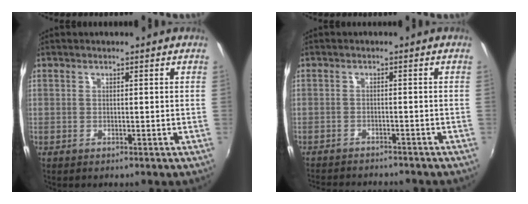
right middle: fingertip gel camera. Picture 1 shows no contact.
{"total": 8.3, "force": [-7.6, 1.7, 2.7], "torque": [-0.070, -0.014, -0.113]}